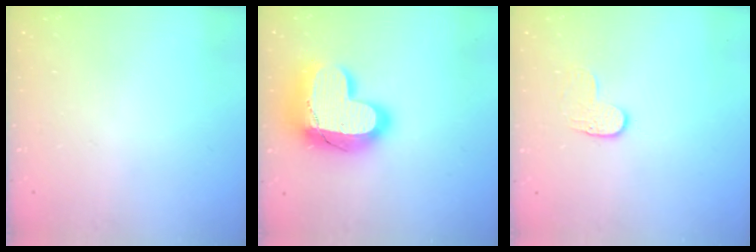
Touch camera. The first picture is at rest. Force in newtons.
{"total": 20.9, "press": 20.9, "slide": 1.8}
{"total": 4.1, "press": 4.1, "slide": 0.3}